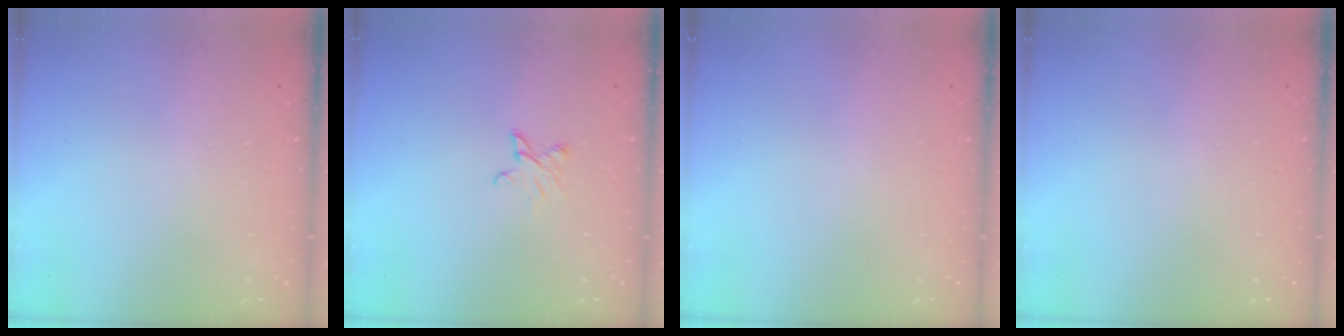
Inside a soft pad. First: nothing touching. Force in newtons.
{"total": 3.2, "press": 3.2, "slide": 0.3}
{"total": 0.0}
{"total": 0.0}